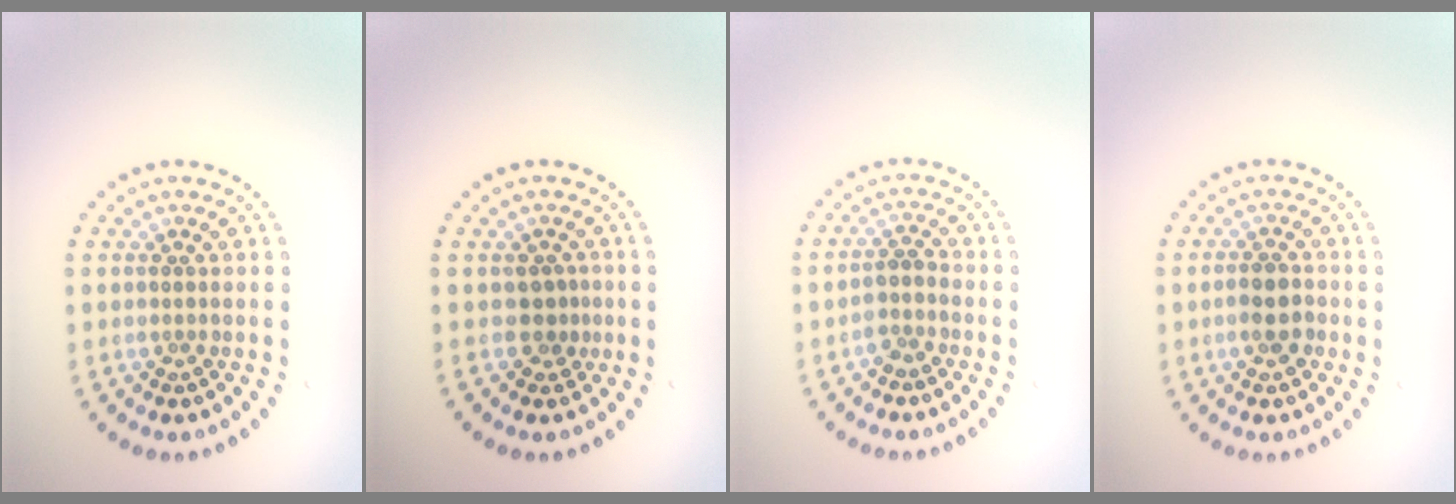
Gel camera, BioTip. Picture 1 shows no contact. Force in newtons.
{"total": 1.7, "press": 1.2, "slide": 1.2}
{"total": 1.6, "press": 1.3, "slide": 0.9}
{"total": 2.4, "press": 2.3, "slide": 0.7}